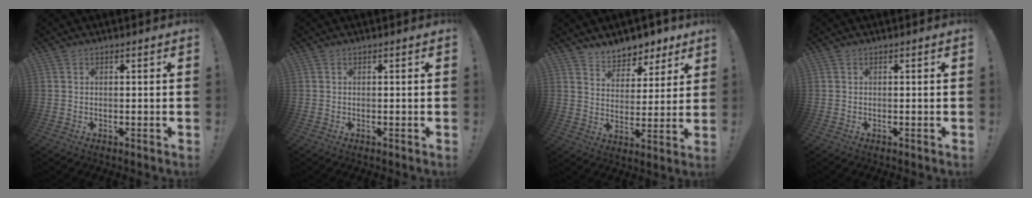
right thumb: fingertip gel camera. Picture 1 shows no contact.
{"total": 0.0}
{"total": 7.6, "force": [6.2, 4.2, 1.1], "torque": [-0.011, -0.059, 0.118]}
{"total": 0.0}